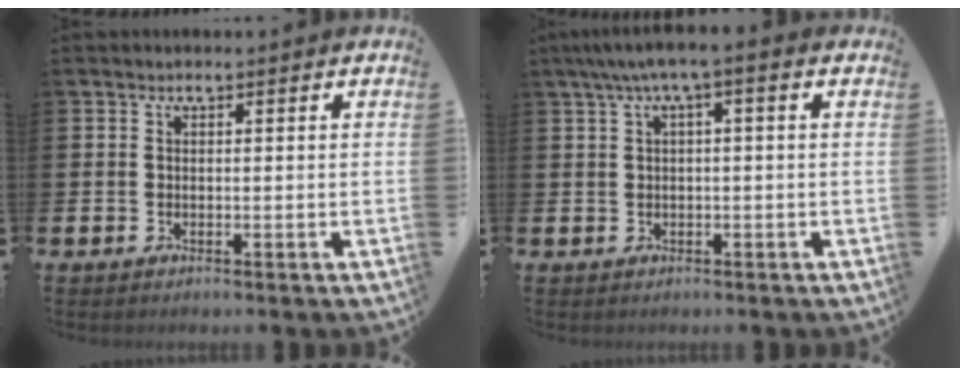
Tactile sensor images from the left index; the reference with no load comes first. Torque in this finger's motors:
{"motor_torque": [1.07, -1.07, 0.33, 0.21]}